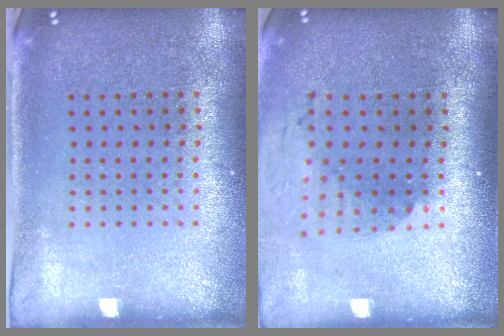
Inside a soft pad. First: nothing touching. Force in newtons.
{"total": 2.0, "press": 1.5, "slide": 1.4}